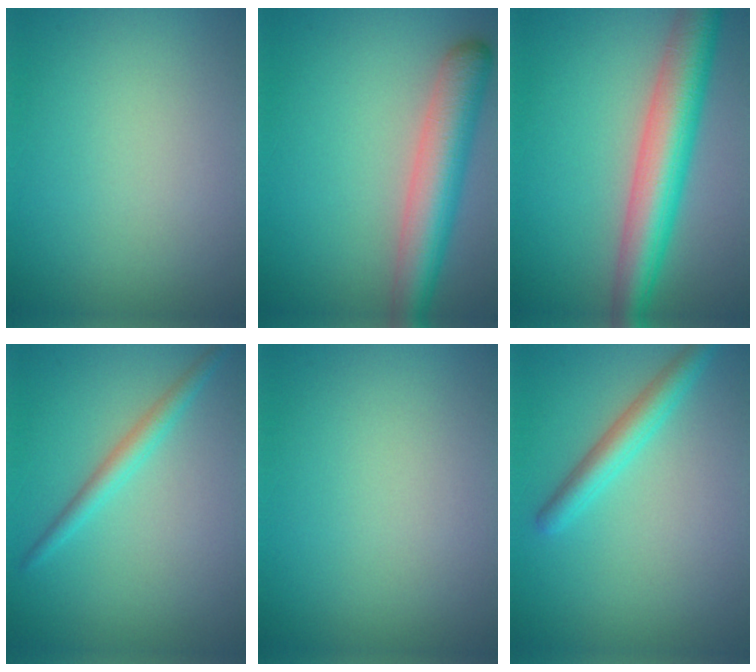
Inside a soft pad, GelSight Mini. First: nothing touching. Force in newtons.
{"total": 6.2, "press": 6.2, "slide": 0.4}
{"total": 7.7, "press": 7.7, "slide": 0.2}
{"total": 2.0, "press": 1.9, "slide": 0.1}
{"total": 0.0}
{"total": 2.8, "press": 2.8, "slide": 0.2}